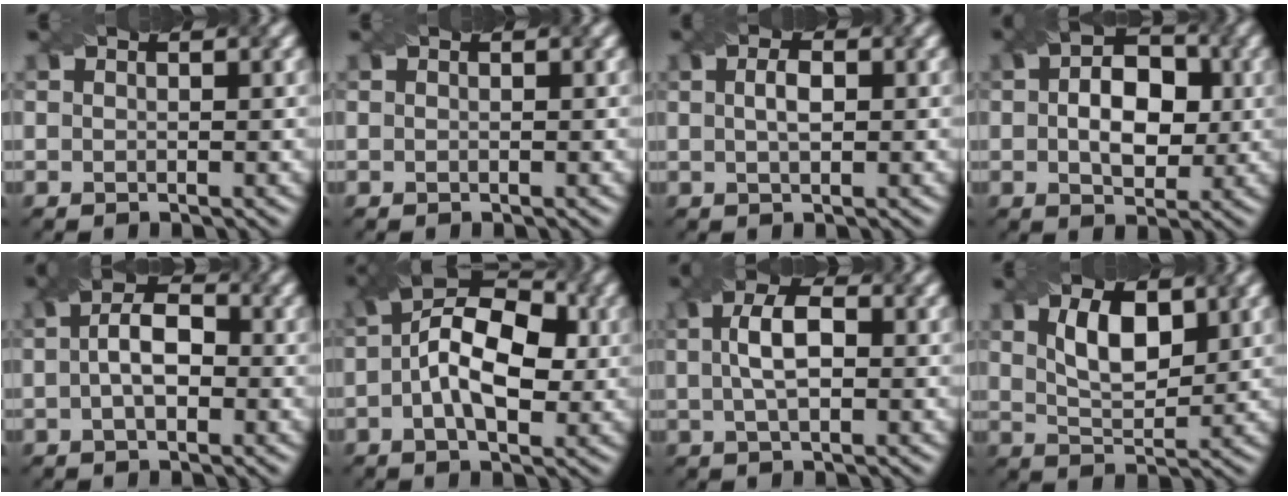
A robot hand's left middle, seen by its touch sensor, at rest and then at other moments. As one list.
[{"total": 0.0}, {"total": 1.0, "force": [-0.5, 0.5, 0.8], "torque": [-0.005, 0.003, 0.006]}, {"total": 5.4, "force": [-0.4, 3.8, 3.8], "torque": [-0.050, 0.006, 0.004]}, {"total": 3.3, "force": [-0.8, 1.9, 2.6], "torque": [-0.033, 0.011, -0.006]}, {"total": 7.8, "force": [-0.4, 4.4, 6.4], "torque": [-0.094, 0.020, 0.000]}, {"total": 3.0, "force": [-0.2, 1.4, 2.7], "torque": [-0.047, 0.010, 0.008]}, {"total": 3.4, "force": [1.0, 1.8, 2.7], "torque": [-0.050, 0.000, 0.036]}]